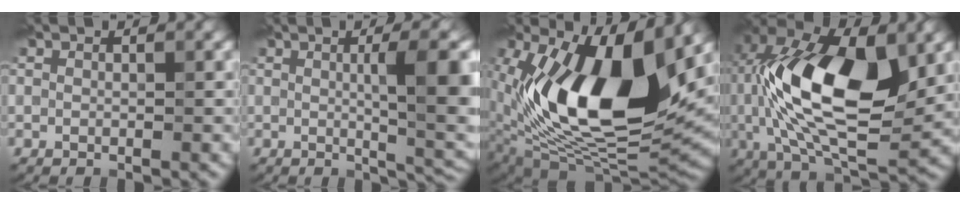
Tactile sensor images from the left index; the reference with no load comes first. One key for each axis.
{"total": 8.3, "fx": 0.6, "fy": 2.0, "fz": 8.0, "tx": -0.097, "ty": 0.003, "tz": 0.010}
{"total": 15.4, "fx": 2.5, "fy": 7.5, "fz": 13.2, "tx": -0.230, "ty": -0.019, "tz": 0.032}
{"total": 14.1, "fx": 1.8, "fy": 6.7, "fz": 12.3, "tx": -0.228, "ty": 0.010, "tz": 0.022}